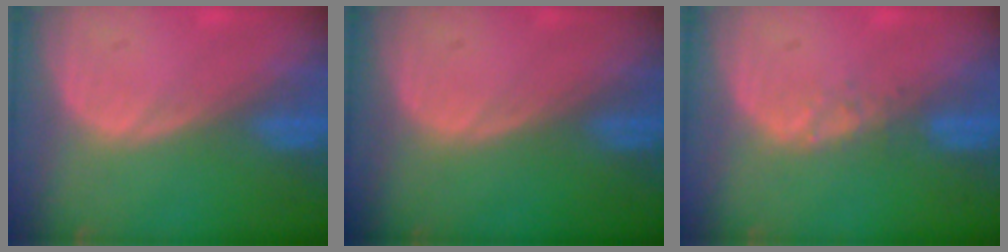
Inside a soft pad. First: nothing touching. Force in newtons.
{"total": 0.0}
{"total": 1.4, "press": 1.4, "slide": 0.2}